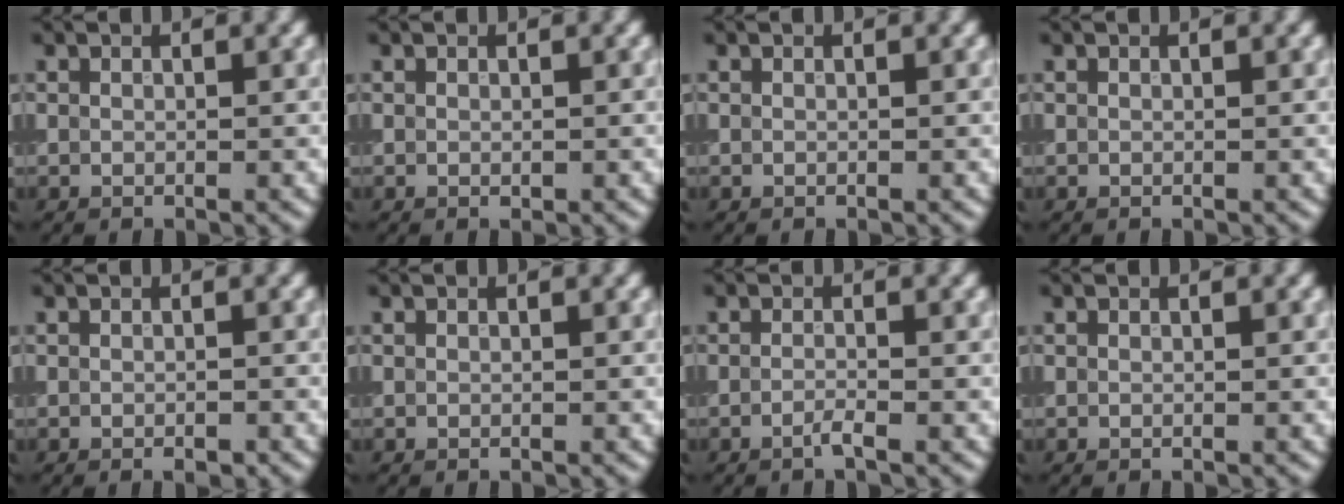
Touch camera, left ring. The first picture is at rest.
{"total": 0.0}
{"total": 0.0}
{"total": 0.0}
{"total": 0.7, "force": [-0.4, 0.2, 0.5], "torque": [-0.007, -0.002, -0.005]}
{"total": 0.0}
{"total": 1.0, "force": [-0.5, 0.1, 0.8], "torque": [-0.016, -0.001, -0.014]}
{"total": 0.0}